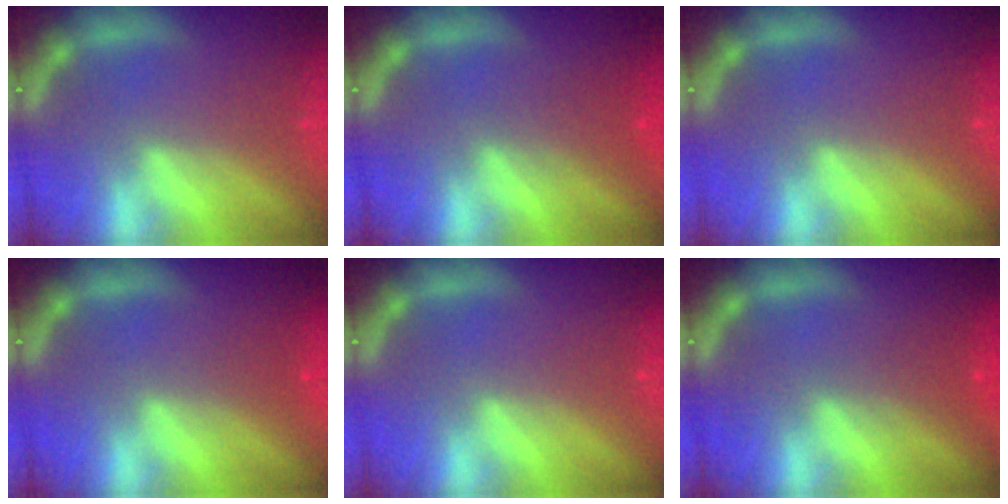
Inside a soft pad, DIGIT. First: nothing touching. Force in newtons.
{"total": 1.9}
{"total": 0.0}
{"total": 1.0}
{"total": 0.0}
{"total": 2.0}